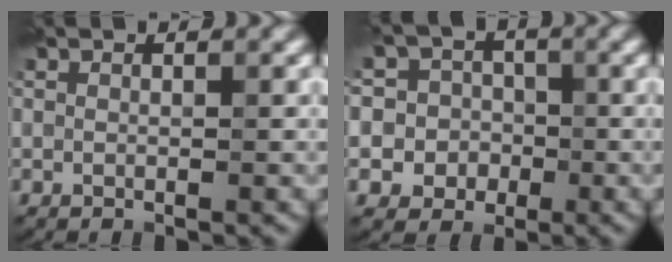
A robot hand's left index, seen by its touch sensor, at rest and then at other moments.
{"total": 6.9, "force": [0.0, 6.7, 1.7], "torque": [-0.026, 0.034, -0.034]}